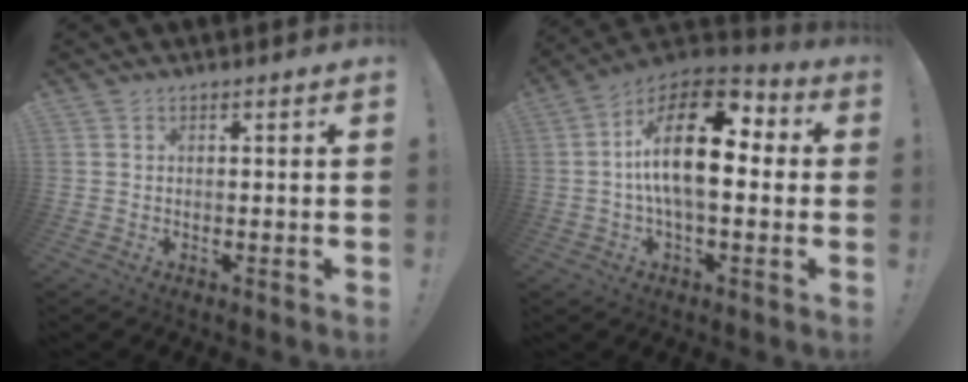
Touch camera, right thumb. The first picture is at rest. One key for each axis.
{"total": 19.7, "fx": 2.7, "fy": 9.2, "fz": 17.2, "tx": -0.295, "ty": -0.011, "tz": 0.038}